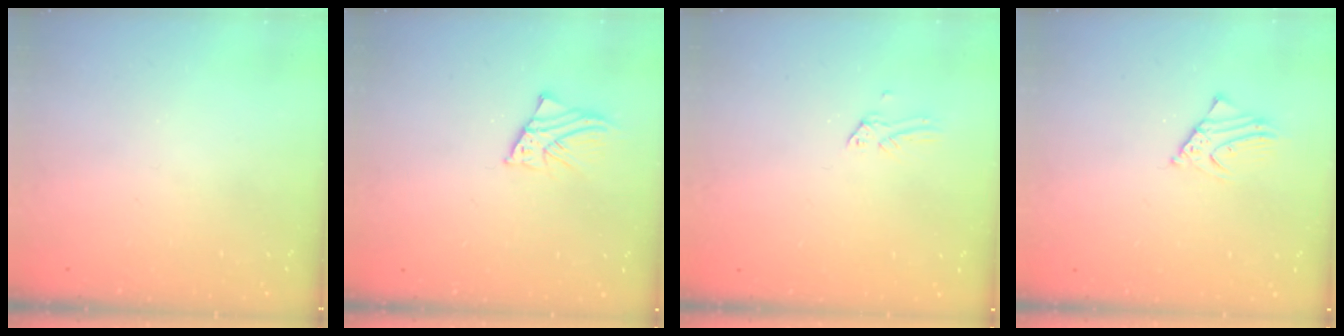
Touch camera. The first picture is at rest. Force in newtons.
{"total": 2.5, "press": 2.5, "slide": 0.3}
{"total": 0.0}
{"total": 2.1, "press": 2.1, "slide": 0.1}